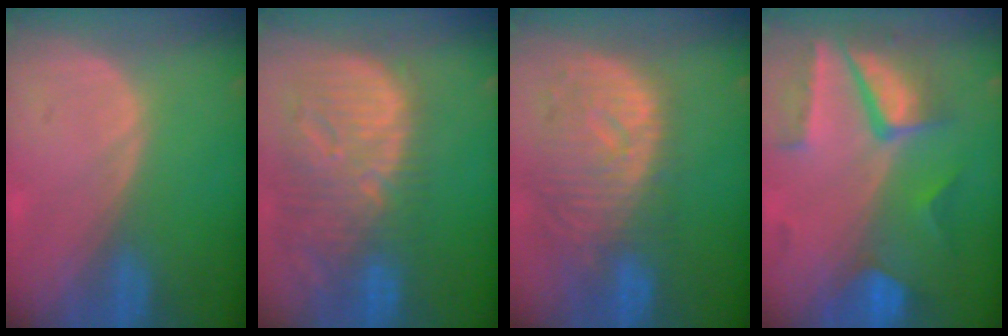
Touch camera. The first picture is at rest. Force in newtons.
{"total": 13.2, "press": 11.5, "slide": 6.5}
{"total": 11.3, "press": 9.9, "slide": 5.6}
{"total": 9.9, "press": 8.5, "slide": 5.1}